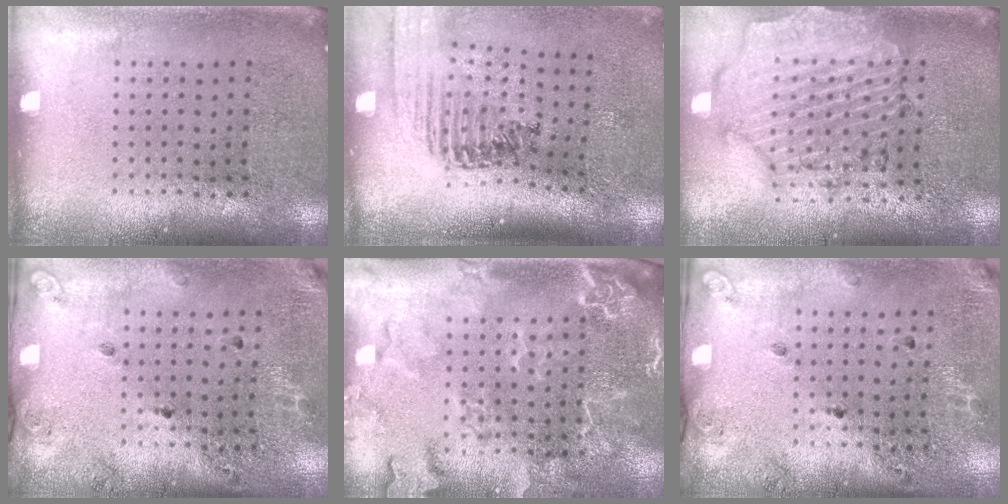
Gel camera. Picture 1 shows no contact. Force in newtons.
{"total": 1.5, "press": 1.4, "slide": 0.3}
{"total": 1.5, "press": 1.5, "slide": 0.3}
{"total": 1.6, "press": 1.3, "slide": 0.9}
{"total": 2.8, "press": 2.5, "slide": 1.3}
{"total": 1.6, "press": 1.3, "slide": 0.9}